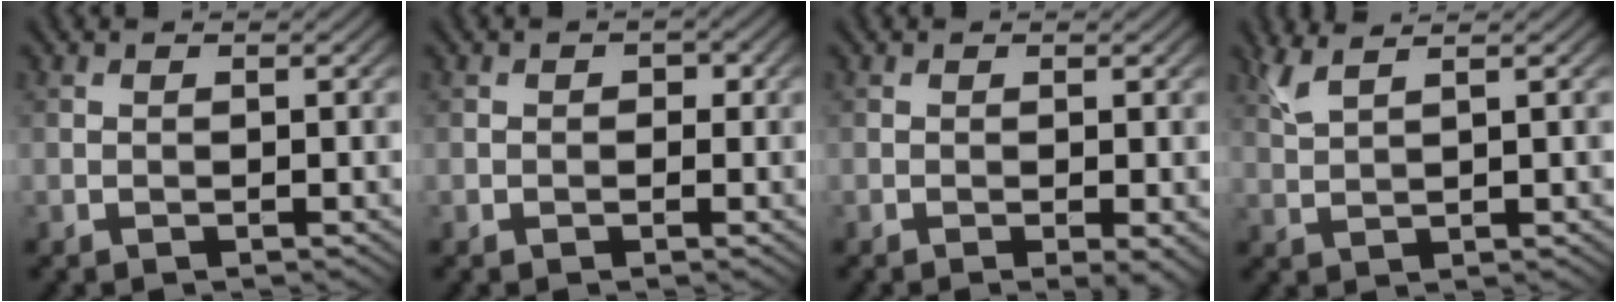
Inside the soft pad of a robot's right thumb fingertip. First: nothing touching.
{"total": 1.2, "force": [0.0, 1.2, 0.4], "torque": [-0.002, -0.005, -0.004]}
{"total": 1.8, "force": [-0.5, 0.3, 1.7], "torque": [-0.029, -0.006, -0.009]}
{"total": 3.2, "force": [2.2, 0.6, 2.3], "torque": [-0.054, 0.012, 0.052]}